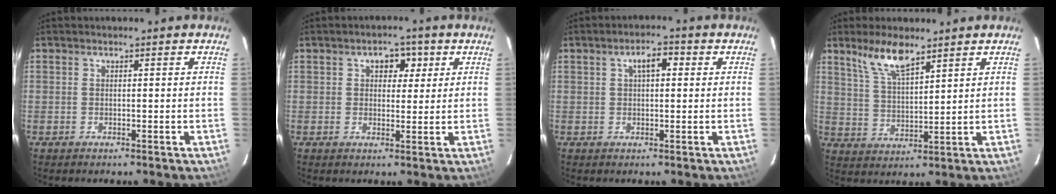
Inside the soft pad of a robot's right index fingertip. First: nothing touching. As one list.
[{"total": 3.9, "force": [1.6, 2.7, 2.2], "torque": [-0.027, 0.009, 0.022]}, {"total": 3.7, "force": [1.3, 1.5, 3.2], "torque": [-0.053, 0.013, 0.021]}, {"total": 7.7, "force": [5.8, 1.7, 4.8], "torque": [-0.095, 0.003, 0.120]}]